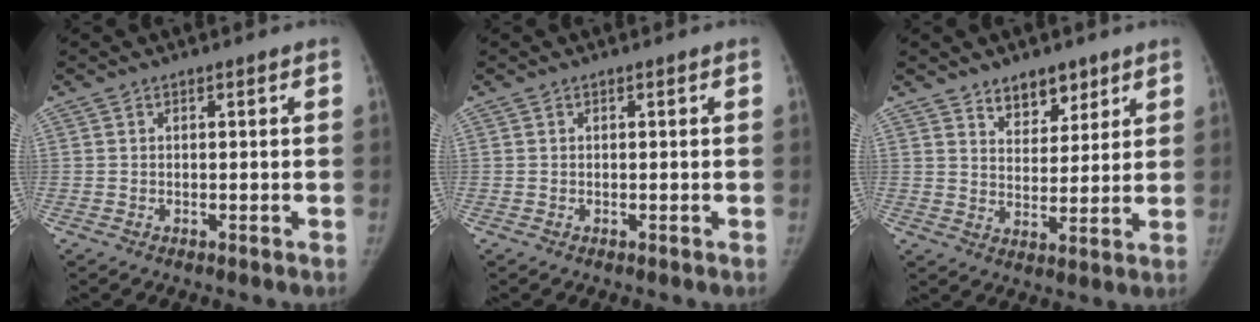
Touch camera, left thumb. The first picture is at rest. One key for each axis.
{"total": 0.0}
{"total": 7.0, "fx": 4.9, "fy": 4.0, "fz": 2.9, "tx": -0.010, "ty": -0.035, "tz": 0.083}